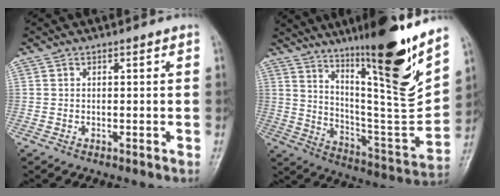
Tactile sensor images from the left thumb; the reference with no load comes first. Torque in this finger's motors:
{"motor_torque": [3.45, 1.56, 1.29, -1.48, 0.46]}